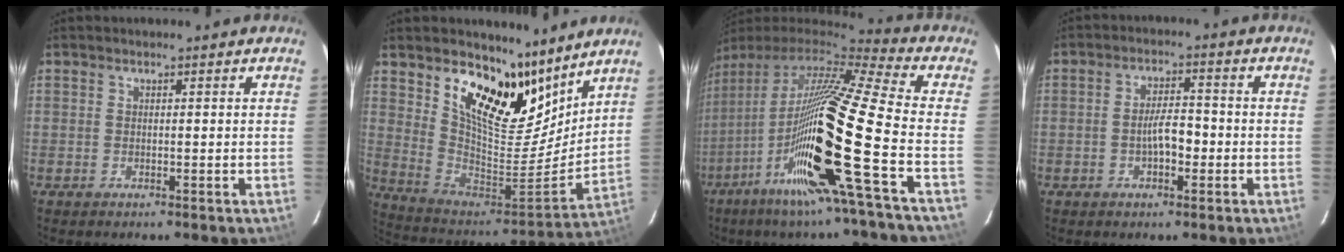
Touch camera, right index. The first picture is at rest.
{"total": 19.5, "force": [13.5, 8.9, 10.9], "torque": [-0.200, -0.036, 0.247]}
{"total": 20.7, "force": [-7.2, -1.8, 19.4], "torque": [-0.329, -0.050, -0.142]}
{"total": 4.9, "force": [-1.5, 1.9, 4.2], "torque": [-0.077, 0.005, -0.019]}